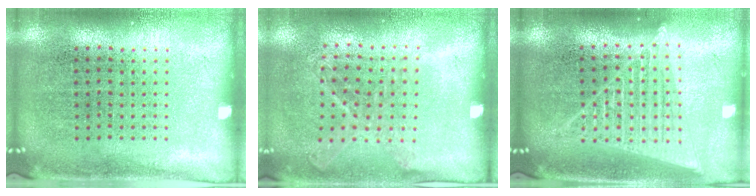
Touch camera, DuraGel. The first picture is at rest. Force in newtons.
{"total": 1.1, "press": 1.0, "slide": 0.5}
{"total": 1.8, "press": 1.6, "slide": 0.8}